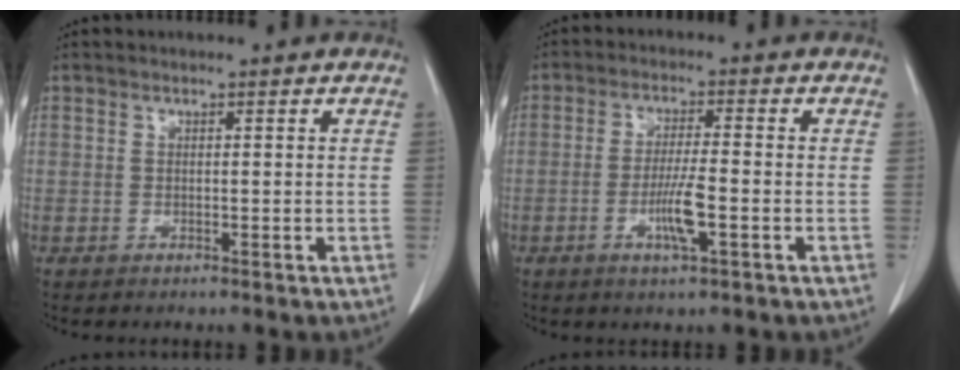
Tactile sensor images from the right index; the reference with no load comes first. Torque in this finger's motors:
{"motor_torque": [0.15, 0.03, 0.10, 0.08]}